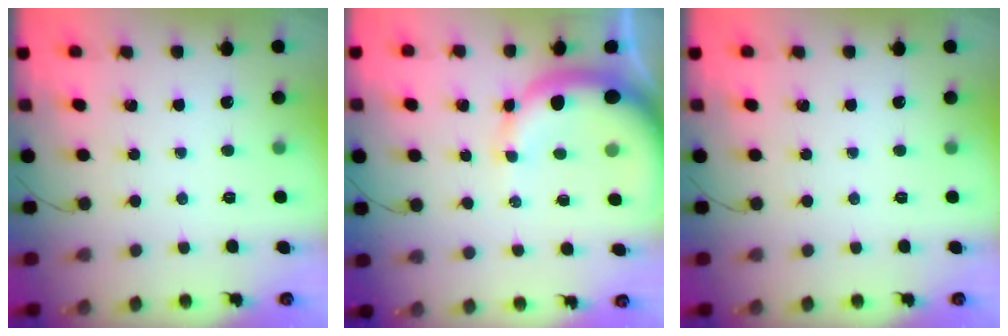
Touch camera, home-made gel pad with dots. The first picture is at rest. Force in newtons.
{"total": 10.8, "press": 10.5, "slide": 2.3}
{"total": 0.0}